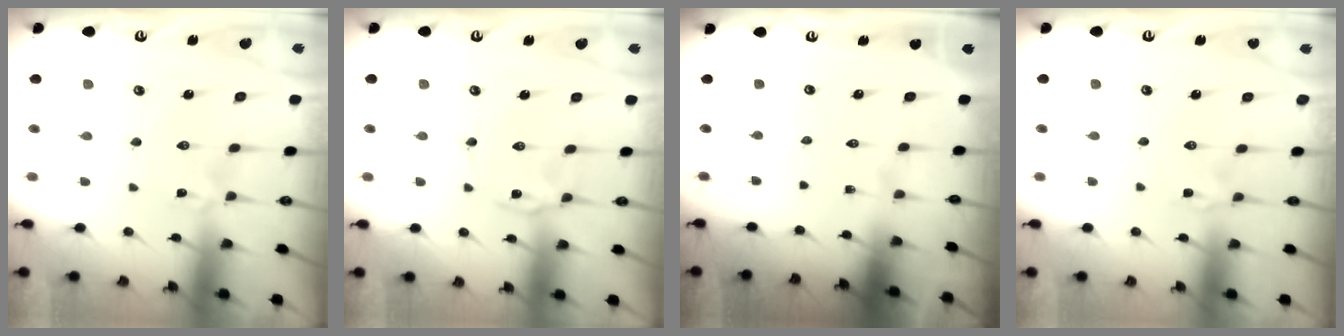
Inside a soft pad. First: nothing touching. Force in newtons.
{"total": 1.7, "press": 1.7, "slide": 0.4}
{"total": 0.0}
{"total": 1.1, "press": 1.1, "slide": 0.2}